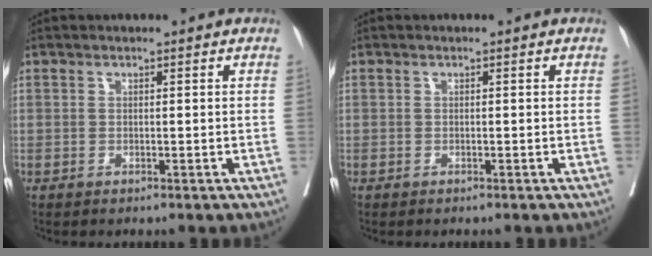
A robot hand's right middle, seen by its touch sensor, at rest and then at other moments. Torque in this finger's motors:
{"motor_torque": [0.21, -0.38, 0.02, 0.00]}